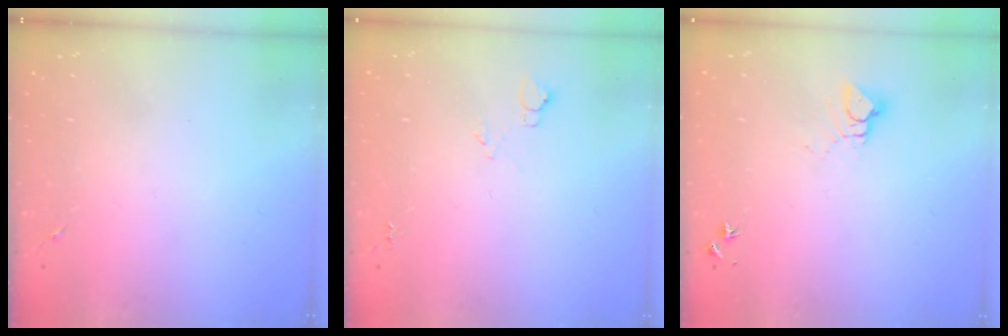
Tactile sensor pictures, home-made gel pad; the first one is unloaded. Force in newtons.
{"total": 5.5, "press": 5.4, "slide": 0.7}
{"total": 4.7, "press": 4.7, "slide": 0.3}